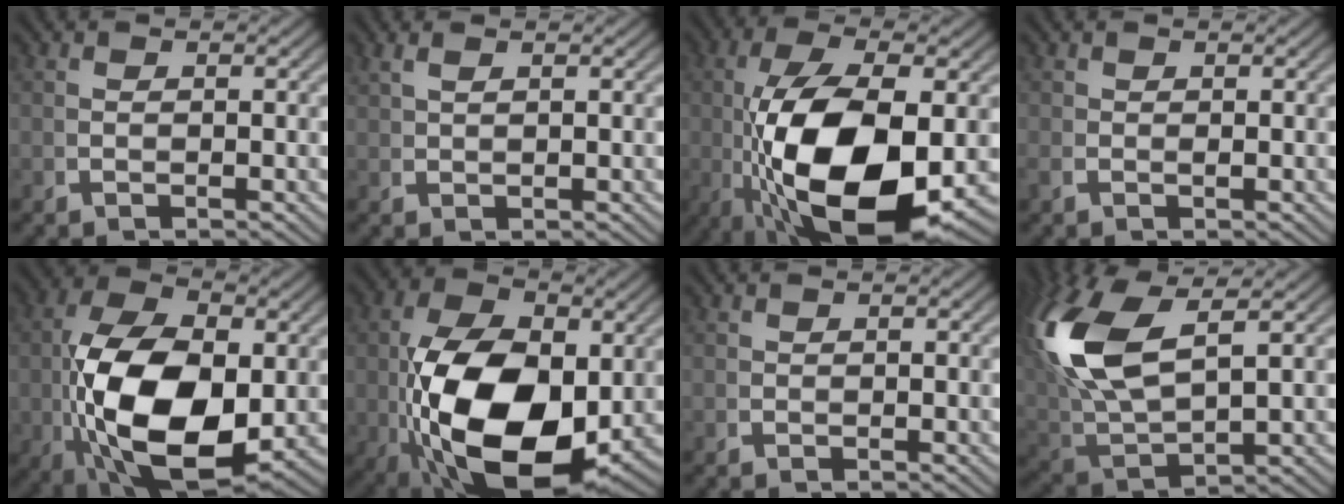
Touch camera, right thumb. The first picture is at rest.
{"total": 1.3, "force": [1.2, -0.3, 0.4], "torque": [-0.002, 0.005, 0.026]}
{"total": 18.2, "force": [-2.5, 9.5, 15.3], "torque": [-0.307, -0.063, 0.003]}
{"total": 0.6, "force": [0.2, 0.5, 0.2], "torque": [-0.007, -0.002, 0.003]}
{"total": 17.2, "force": [-1.9, 11.0, 13.1], "torque": [-0.290, -0.085, 0.014]}
{"total": 19.0, "force": [-2.5, 11.9, 14.6], "torque": [-0.295, -0.087, 0.007]}
{"total": 0.0}
{"total": 11.1, "force": [2.4, 6.8, 8.5], "torque": [-0.210, -0.013, 0.054]}